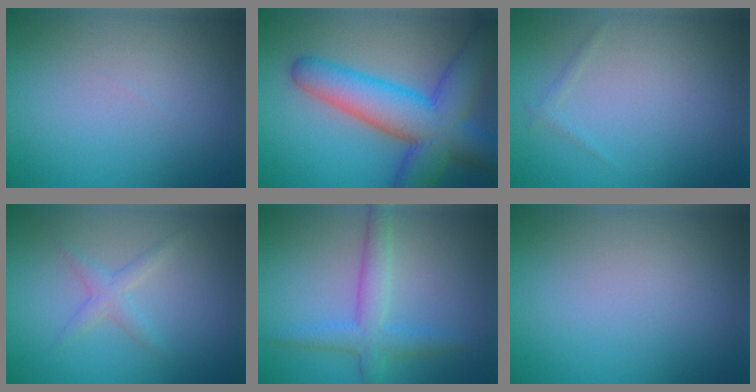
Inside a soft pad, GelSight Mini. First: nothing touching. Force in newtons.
{"total": 10.4, "press": 10.4, "slide": 0.2}
{"total": 0.6, "press": 0.6, "slide": 0.0}
{"total": 1.6, "press": 1.6, "slide": 0.0}
{"total": 3.5, "press": 3.5, "slide": 0.1}
{"total": 0.0}